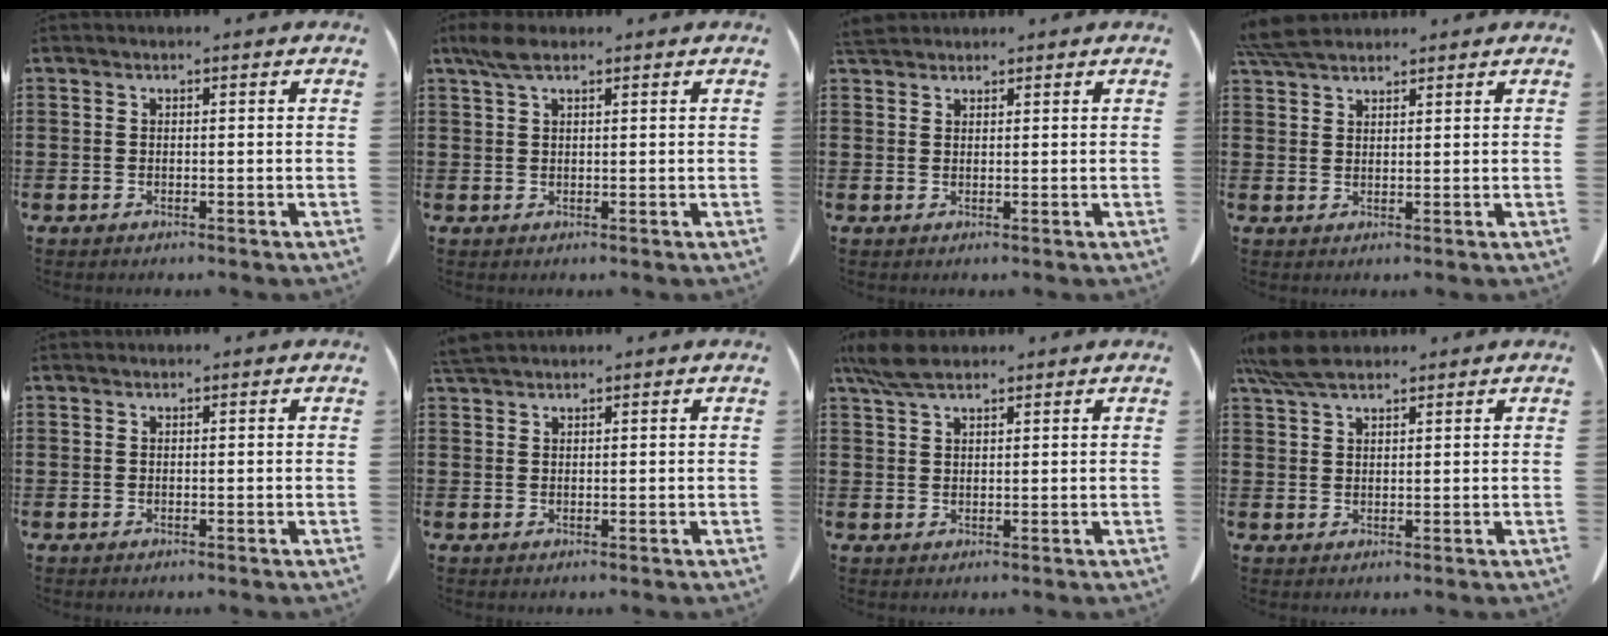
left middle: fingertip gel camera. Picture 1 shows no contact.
{"total": 3.3, "force": [1.8, 1.1, 2.5], "torque": [-0.055, 0.002, 0.034]}
{"total": 2.3, "force": [2.1, 0.6, 0.7], "torque": [-0.022, 0.002, 0.041]}
{"total": 4.8, "force": [4.1, 1.2, 2.1], "torque": [-0.053, -0.005, 0.080]}
{"total": 0.0}
{"total": 2.1, "force": [1.9, 0.3, 0.9], "torque": [-0.023, 0.001, 0.038]}
{"total": 4.9, "force": [3.6, 1.4, 3.0], "torque": [-0.068, 0.000, 0.069]}
{"total": 5.5, "force": [4.2, 1.5, 3.1], "torque": [-0.072, -0.001, 0.081]}